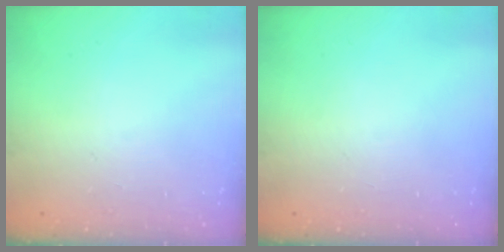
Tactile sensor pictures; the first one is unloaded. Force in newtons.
{"total": 0.0}